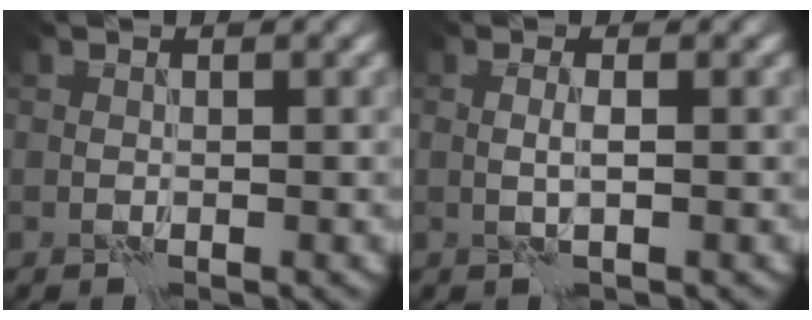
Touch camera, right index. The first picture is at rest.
{"total": 0.9, "force": [0.1, -0.1, 0.9], "torque": [-0.021, 0.001, 0.003]}